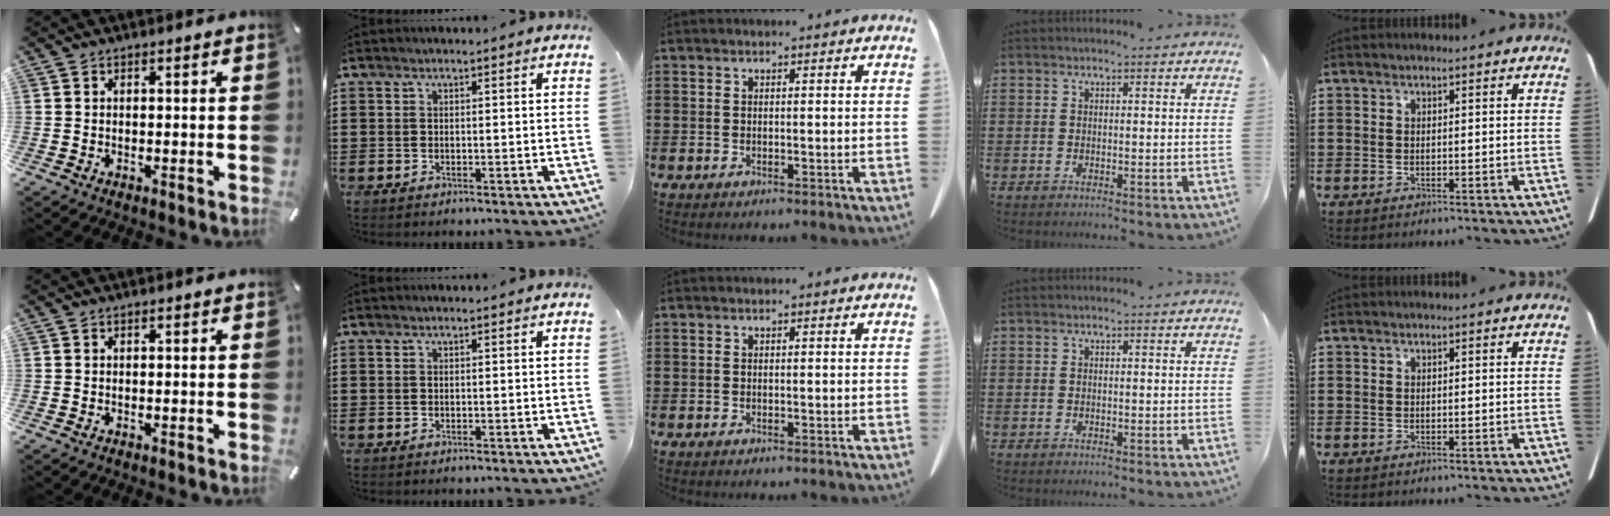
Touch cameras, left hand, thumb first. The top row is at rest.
{}